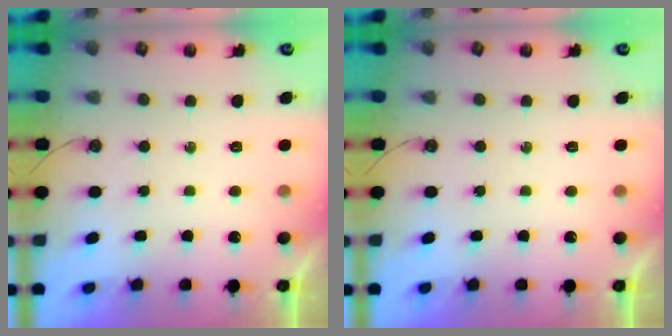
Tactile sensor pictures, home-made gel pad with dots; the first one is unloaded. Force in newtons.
{"total": 0.0}